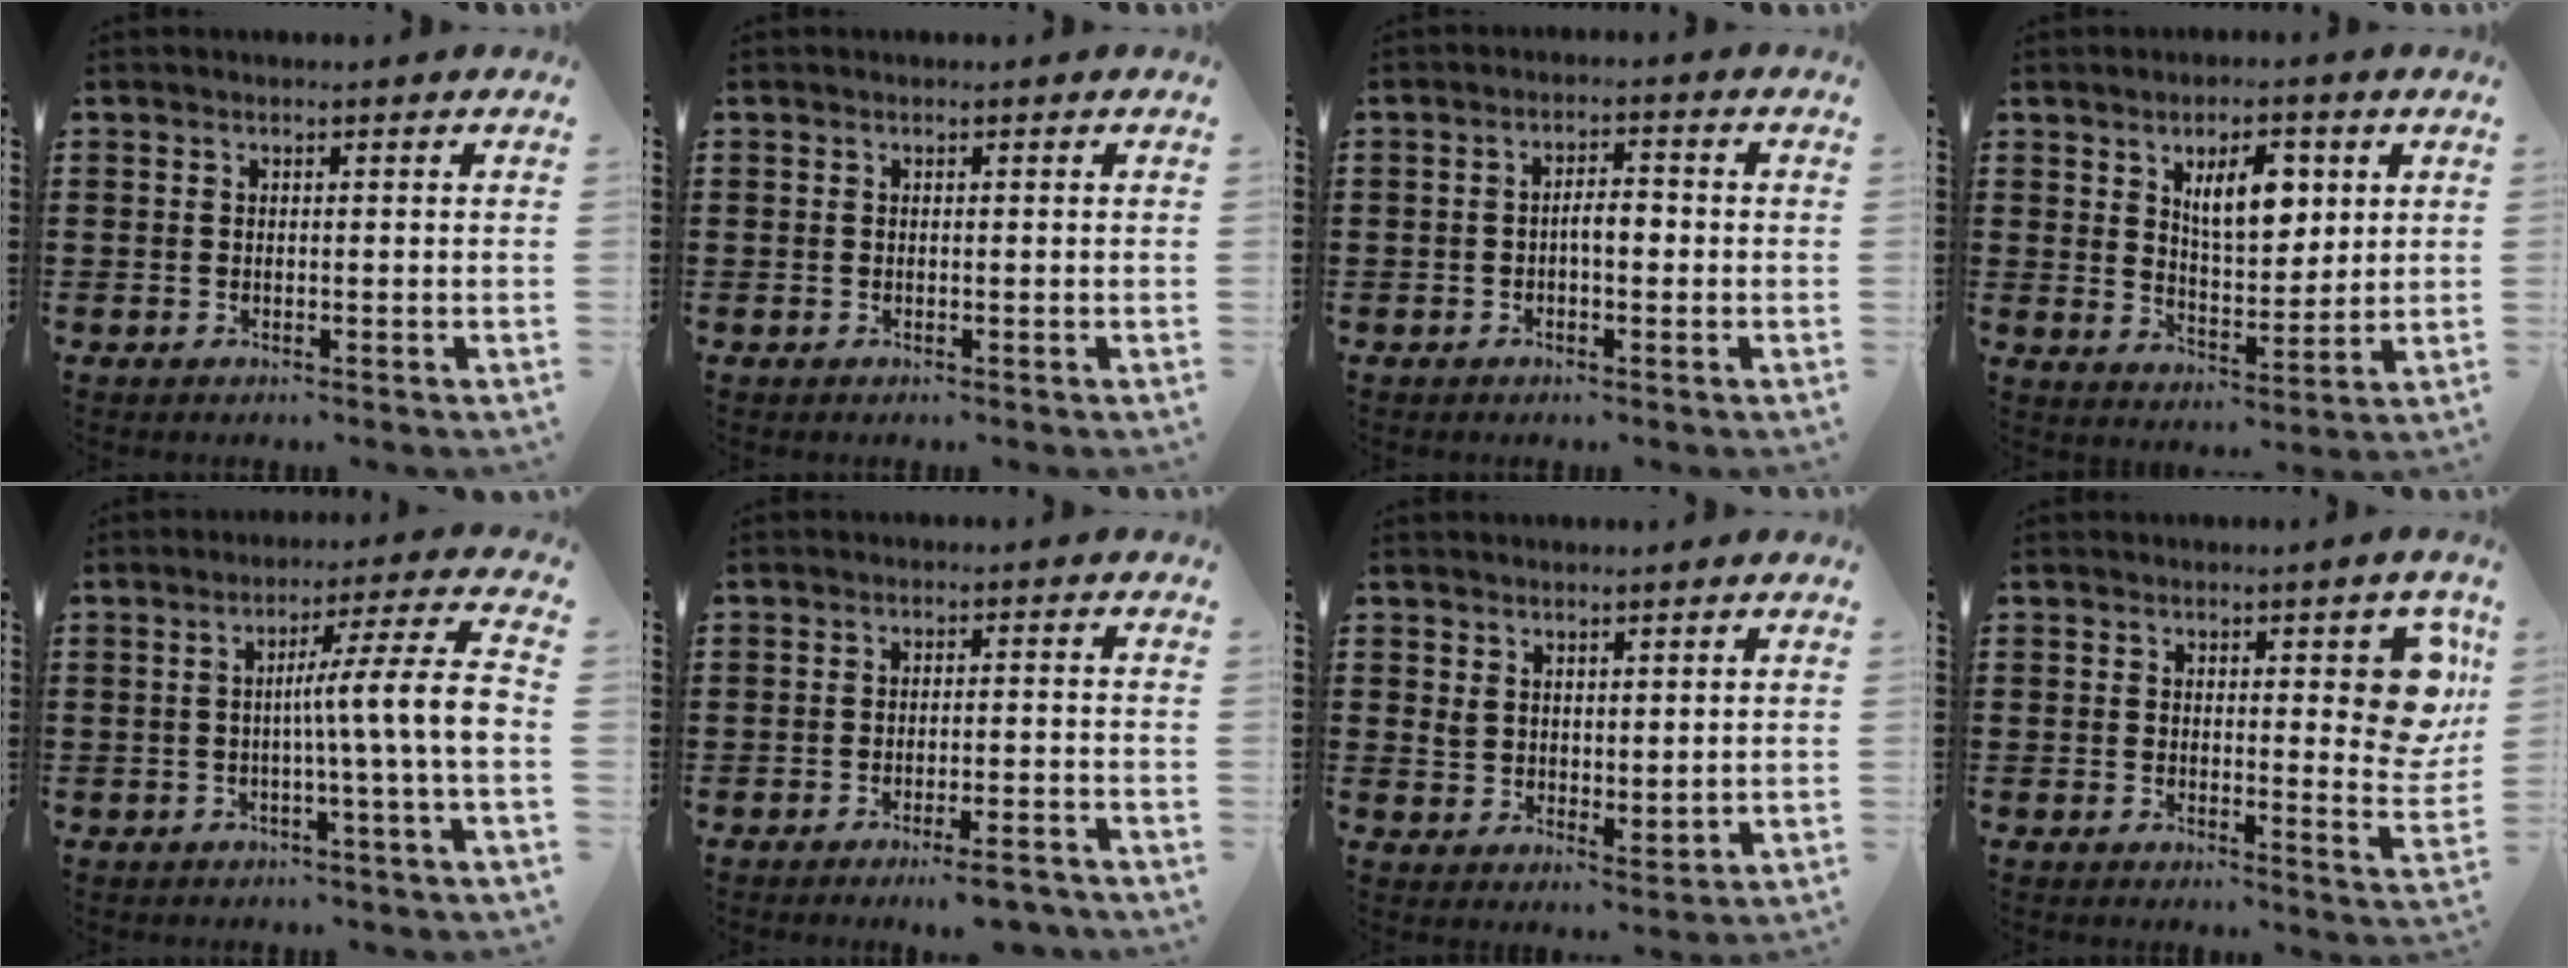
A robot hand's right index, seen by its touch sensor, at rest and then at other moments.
{"total": 0.0}
{"total": 3.3, "force": [-0.7, 1.2, 3.0], "torque": [-0.054, 0.006, -0.015]}
{"total": 7.7, "force": [3.1, 3.8, 5.9], "torque": [-0.095, 0.000, 0.048]}
{"total": 9.4, "force": [-0.9, -0.3, 9.3], "torque": [-0.151, -0.013, -0.023]}
{"total": 3.7, "force": [-3.1, -0.1, 1.9], "torque": [-0.031, -0.006, -0.057]}
{"total": 2.8, "force": [2.5, 1.2, 0.5], "torque": [-0.016, 0.000, 0.049]}
{"total": 6.7, "force": [2.6, 2.6, 5.6], "torque": [-0.069, -0.004, 0.041]}